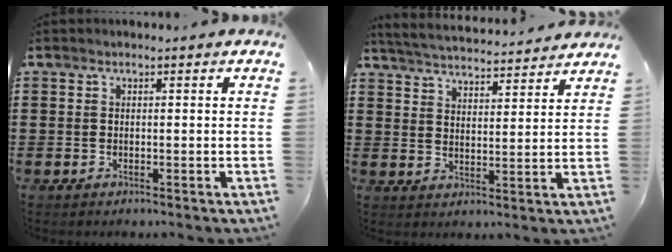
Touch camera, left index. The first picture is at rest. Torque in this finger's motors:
{"motor_torque": [2.14, 0.00, 0.19, 0.08]}